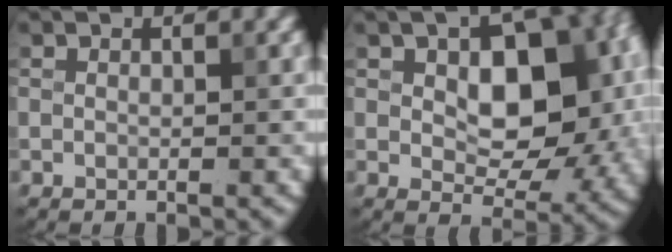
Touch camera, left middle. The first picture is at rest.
{"total": 10.4, "force": [1.8, 6.1, 8.3], "torque": [-0.113, 0.004, 0.033]}